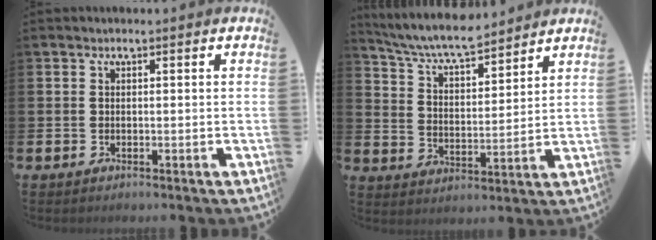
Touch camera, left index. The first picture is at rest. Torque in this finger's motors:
{"motor_torque": [1.09, -1.05, 0.23, 0.21]}